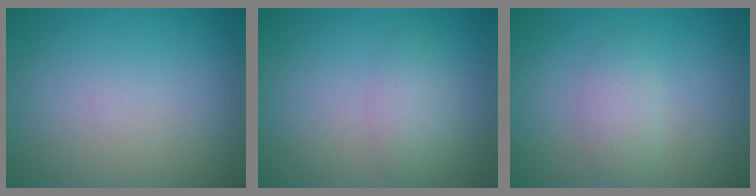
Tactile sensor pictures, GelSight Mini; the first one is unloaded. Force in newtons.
{"total": 2.2, "press": 2.2, "slide": 0.1}
{"total": 2.0, "press": 2.0, "slide": 0.0}